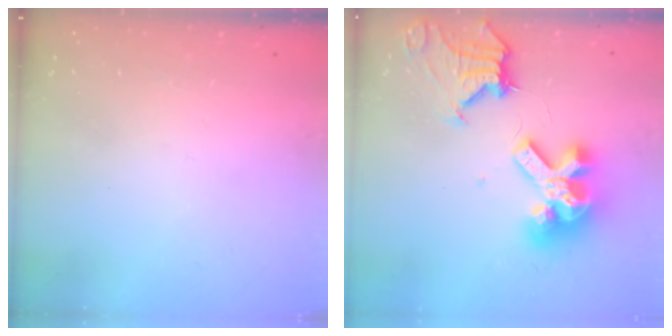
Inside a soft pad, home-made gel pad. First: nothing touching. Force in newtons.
{"total": 17.9, "press": 17.8, "slide": 2.2}